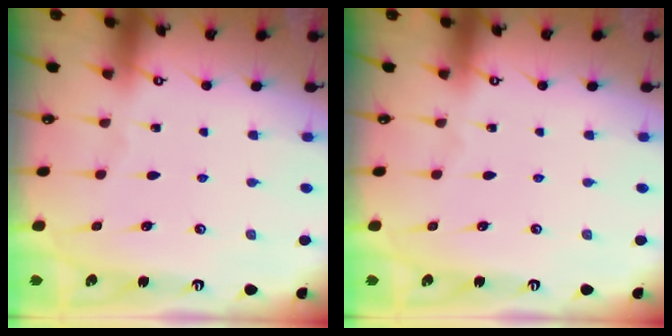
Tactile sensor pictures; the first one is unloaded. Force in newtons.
{"total": 0.0}